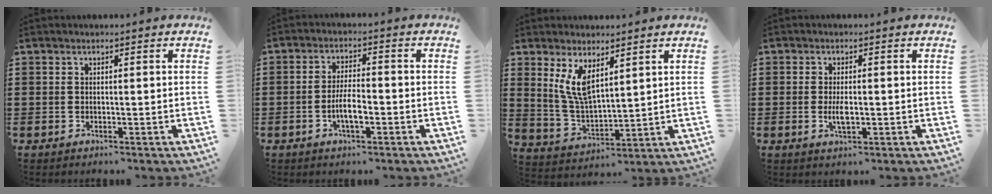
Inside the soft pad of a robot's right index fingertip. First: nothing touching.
{"total": 5.0, "force": [-1.7, 1.5, 4.4], "torque": [-0.095, -0.001, -0.036]}
{"total": 6.8, "force": [3.5, 2.6, 5.3], "torque": [-0.127, -0.015, 0.059]}
{"total": 3.1, "force": [-0.4, 1.1, 2.9], "torque": [-0.059, -0.003, -0.009]}